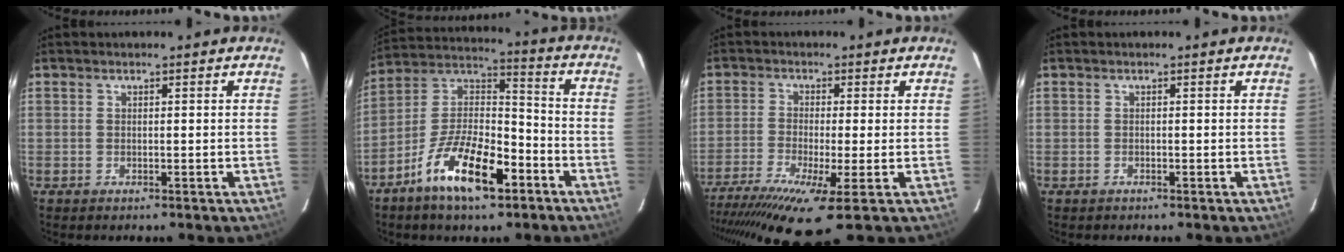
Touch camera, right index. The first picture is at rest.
{"total": 16.0, "force": [-8.7, 6.0, 11.9], "torque": [-0.228, 0.005, -0.155]}
{"total": 14.7, "force": [-8.0, 2.2, 12.2], "torque": [-0.250, -0.064, -0.141]}
{"total": 0.0}